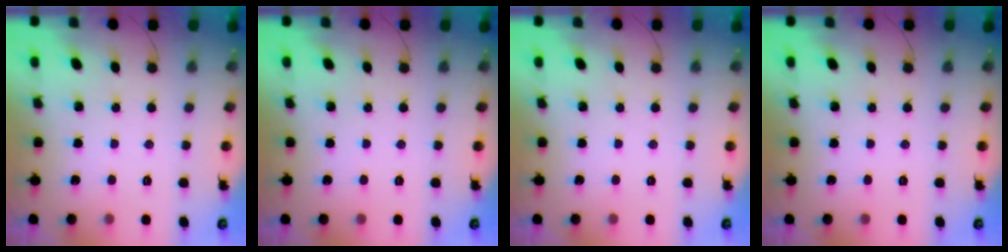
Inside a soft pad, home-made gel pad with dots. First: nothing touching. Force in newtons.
{"total": 0.0}
{"total": 0.0}
{"total": 0.0}